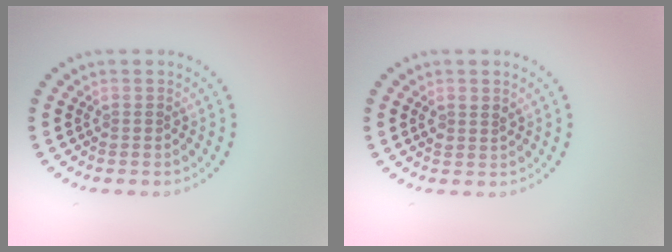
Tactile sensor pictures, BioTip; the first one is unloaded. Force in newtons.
{"total": 1.2, "press": 1.1, "slide": 0.5}